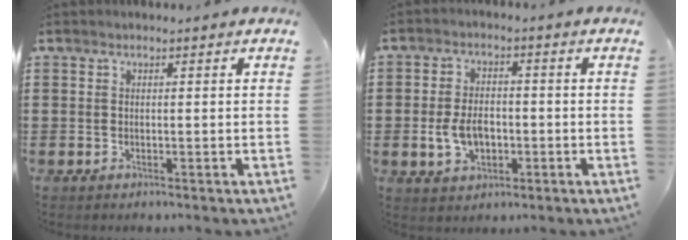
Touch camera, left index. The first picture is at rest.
{"total": 5.5, "force": [-1.3, 3.5, 4.1], "torque": [-0.081, 0.002, -0.027]}